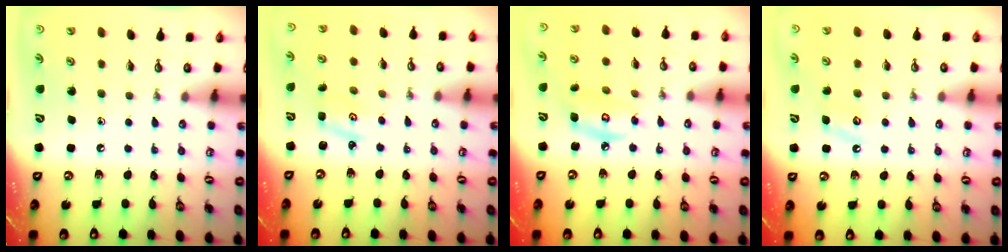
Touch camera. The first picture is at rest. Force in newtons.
{"total": 1.5, "press": 1.5, "slide": 0.1}
{"total": 8.2, "press": 8.2, "slide": 0.6}
{"total": 3.4, "press": 3.3, "slide": 0.4}